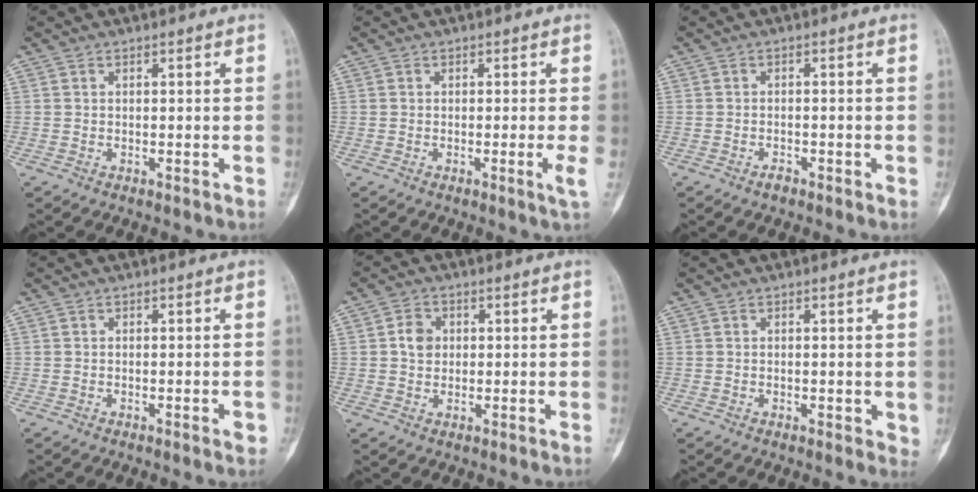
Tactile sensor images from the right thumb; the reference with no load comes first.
{"total": 1.8, "force": [-0.3, -0.4, 1.7], "torque": [-0.028, -0.007, -0.008]}
{"total": 1.3, "force": [-1.0, 0.7, 0.5], "torque": [-0.005, 0.005, -0.018]}
{"total": 1.4, "force": [-0.5, 0.5, 1.2], "torque": [-0.009, 0.003, -0.008]}
{"total": 4.0, "force": [0.6, 3.4, 2.1], "torque": [-0.019, 0.003, 0.006]}
{"total": 1.6, "force": [0.1, 0.9, 1.3], "torque": [-0.007, -0.005, -0.001]}